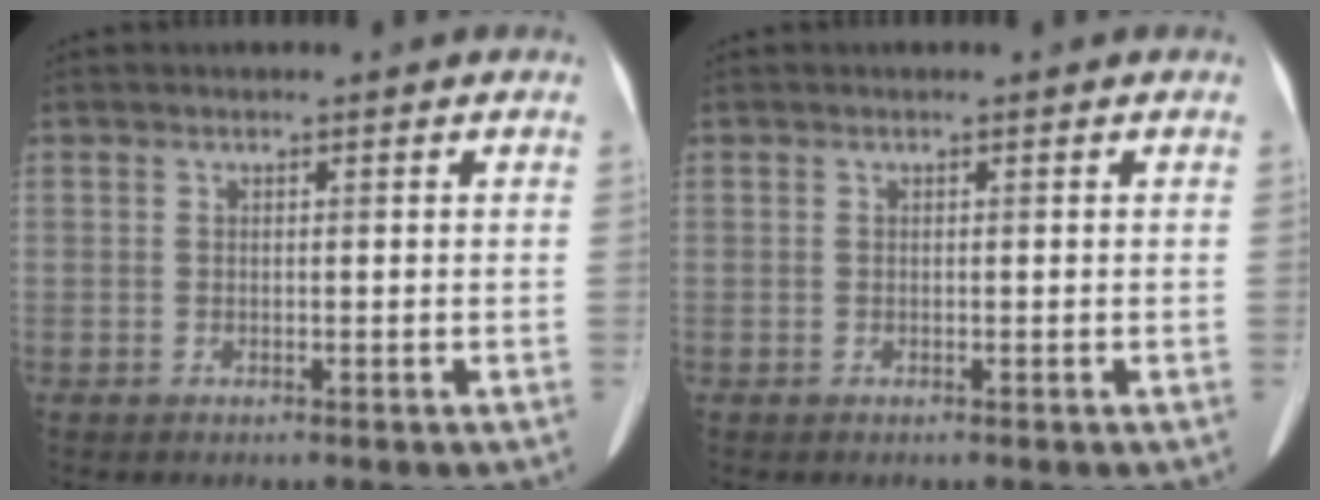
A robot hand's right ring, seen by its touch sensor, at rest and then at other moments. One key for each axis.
{"total": 0.0}